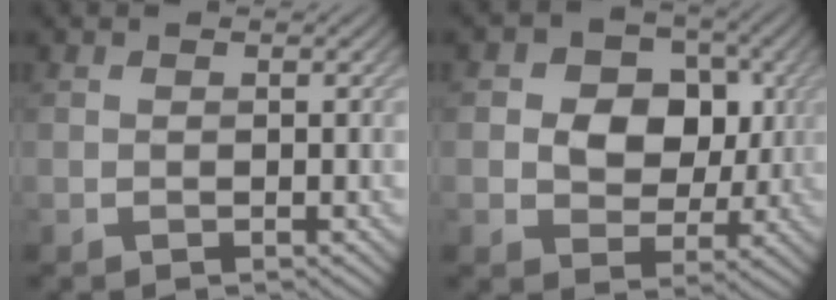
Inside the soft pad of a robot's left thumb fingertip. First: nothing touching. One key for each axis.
{"total": 8.3, "fx": 1.0, "fy": 6.7, "fz": 4.8, "tx": -0.084, "ty": 0.007, "tz": 0.002}